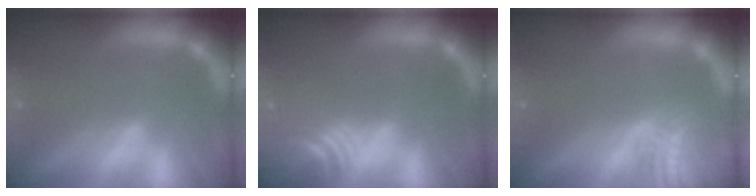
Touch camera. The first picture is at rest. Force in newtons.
{"total": 6.5}
{"total": 5.0}